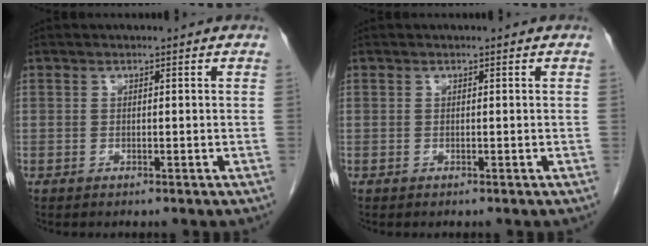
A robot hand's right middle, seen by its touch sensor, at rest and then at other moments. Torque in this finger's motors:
{"motor_torque": [0.43, -0.16, 0.09, 0.01]}